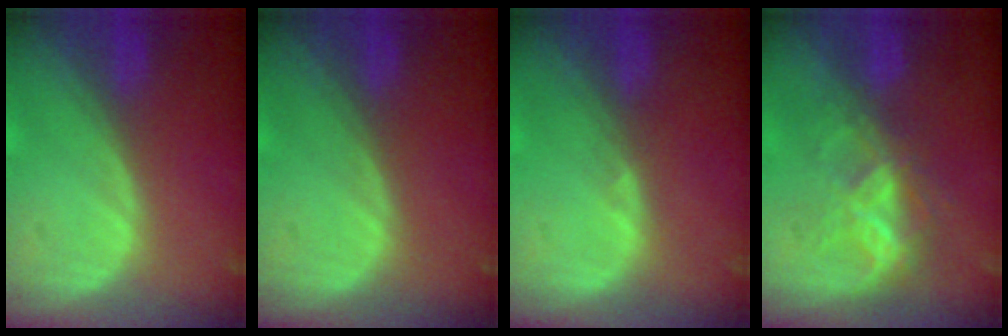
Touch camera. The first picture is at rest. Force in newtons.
{"total": 0.0}
{"total": 0.6, "press": 0.5, "slide": 0.3}
{"total": 7.0, "press": 5.9, "slide": 3.7}